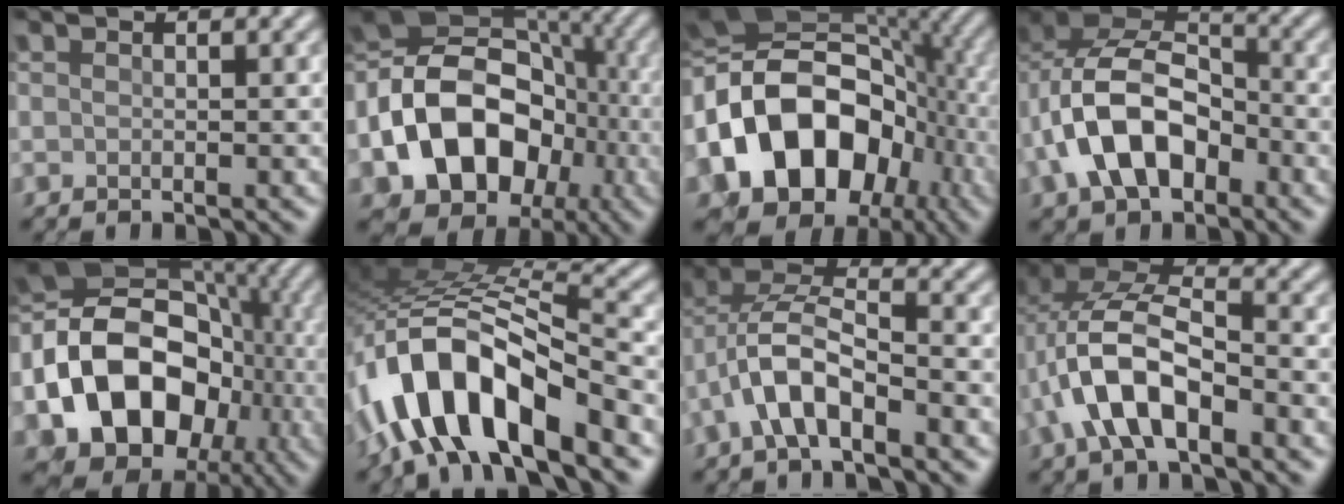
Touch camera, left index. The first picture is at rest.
{"total": 15.2, "force": [-4.3, 11.5, 9.0], "torque": [-0.169, 0.002, -0.079]}
{"total": 18.1, "force": [-3.3, 13.4, 11.6], "torque": [-0.215, 0.008, -0.065]}
{"total": 9.9, "force": [-2.9, 6.4, 7.0], "torque": [-0.139, 0.012, -0.060]}
{"total": 16.8, "force": [-4.2, 12.6, 10.3], "torque": [-0.191, 0.001, -0.075]}
{"total": 12.1, "force": [-6.9, 4.9, 8.6], "torque": [-0.162, 0.007, -0.140]}
{"total": 6.2, "force": [-2.7, 2.6, 4.9], "torque": [-0.096, 0.014, -0.055]}
{"total": 8.2, "force": [-2.6, 4.1, 6.5], "torque": [-0.135, 0.012, -0.052]}